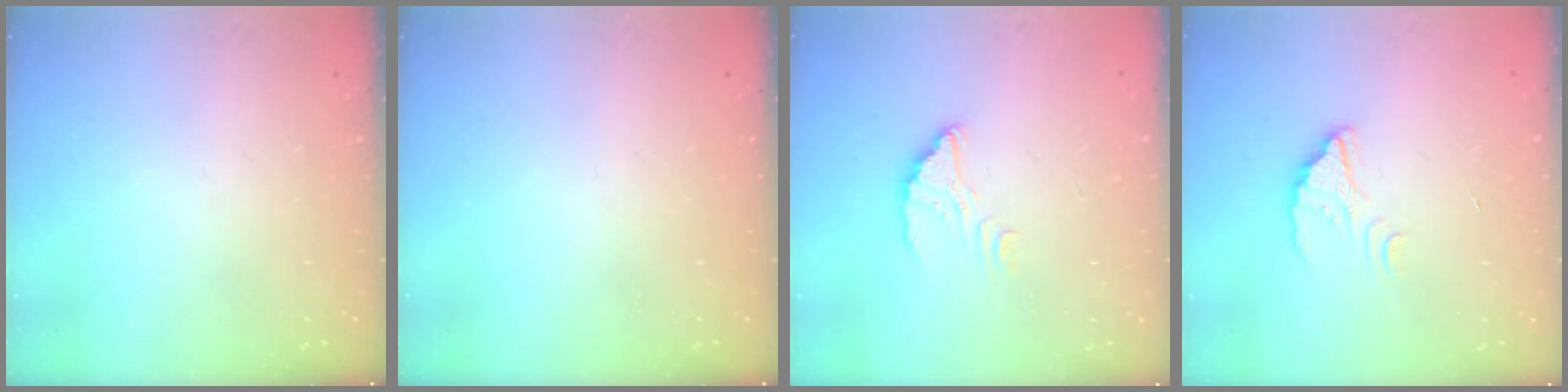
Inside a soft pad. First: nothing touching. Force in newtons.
{"total": 0.0}
{"total": 3.7, "press": 3.7, "slide": 0.2}
{"total": 1.6, "press": 1.6, "slide": 0.0}